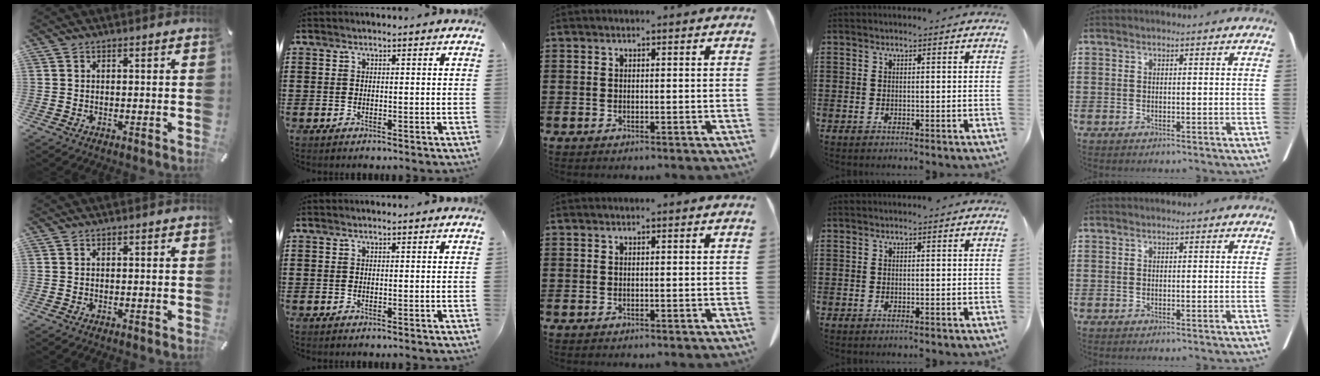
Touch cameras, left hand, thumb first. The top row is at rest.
{}